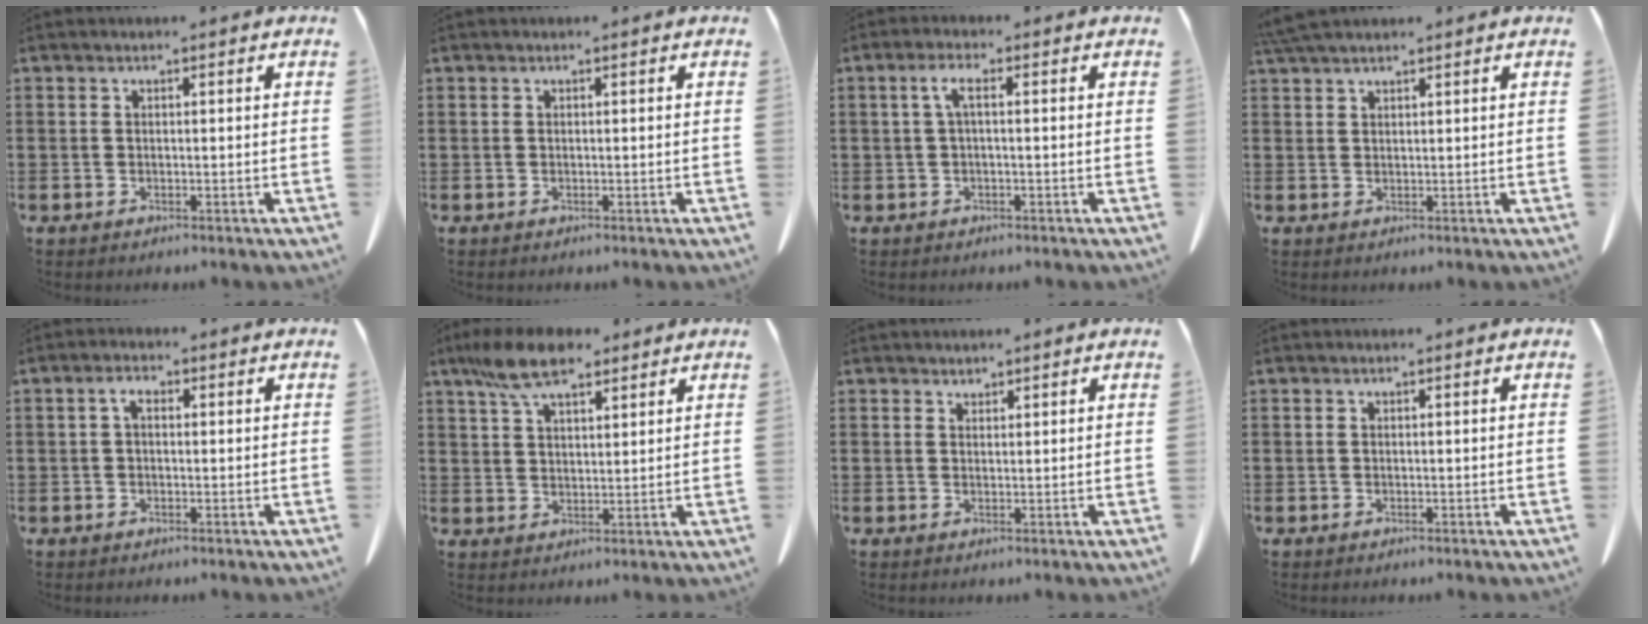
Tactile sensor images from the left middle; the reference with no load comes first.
{"total": 0.0}
{"total": 3.0, "force": [0.3, 0.8, 2.9], "torque": [-0.057, 0.008, 0.003]}
{"total": 2.9, "force": [2.5, 0.4, 1.4], "torque": [-0.035, 0.000, 0.049]}
{"total": 2.4, "force": [0.1, 1.2, 2.1], "torque": [-0.045, 0.005, 0.001]}
{"total": 8.5, "force": [5.9, 3.2, 5.2], "torque": [-0.117, 0.000, 0.111]}
{"total": 1.1, "force": [1.1, 0.3, -0.1], "torque": [-0.002, -0.001, 0.022]}
{"total": 0.0}